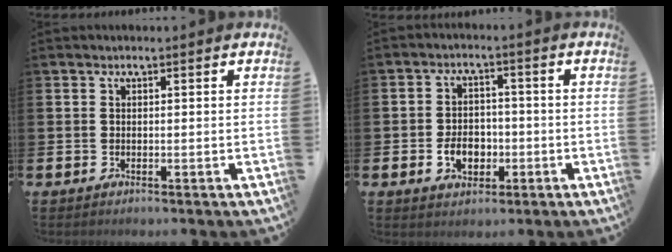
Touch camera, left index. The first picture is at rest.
{"total": 4.6, "force": [-1.4, 3.4, 2.7], "torque": [-0.031, -0.002, -0.034]}